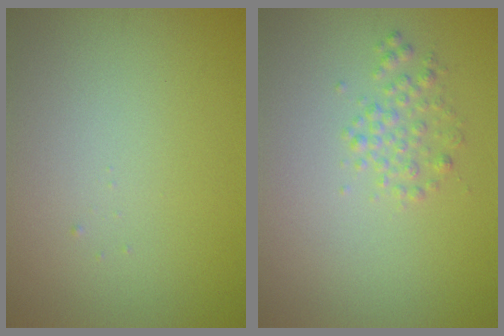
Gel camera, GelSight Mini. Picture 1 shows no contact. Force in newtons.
{"total": 1.7, "press": 1.7, "slide": 0.0}